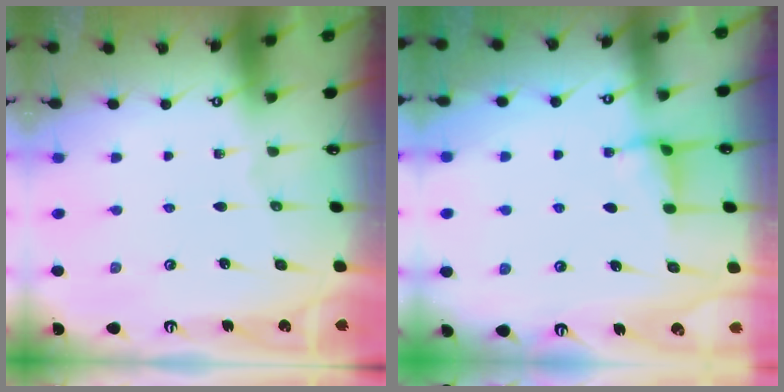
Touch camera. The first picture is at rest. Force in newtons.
{"total": 2.4, "press": 2.4, "slide": 0.4}